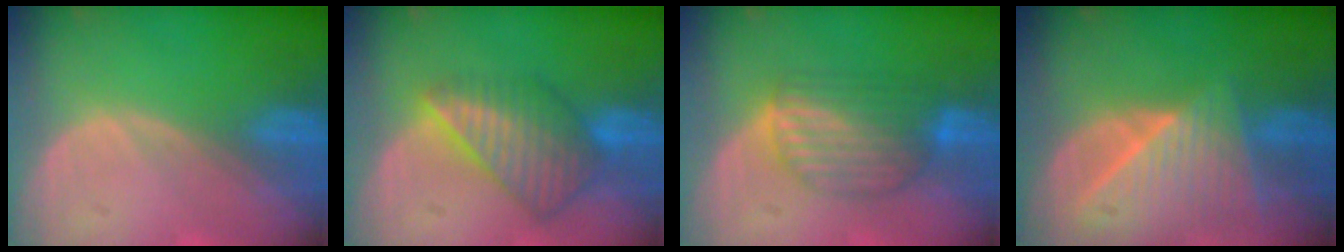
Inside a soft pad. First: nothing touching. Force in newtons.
{"total": 8.5, "press": 7.4, "slide": 4.1}
{"total": 6.7, "press": 6.7, "slide": 0.5}
{"total": 8.8, "press": 7.9, "slide": 3.9}